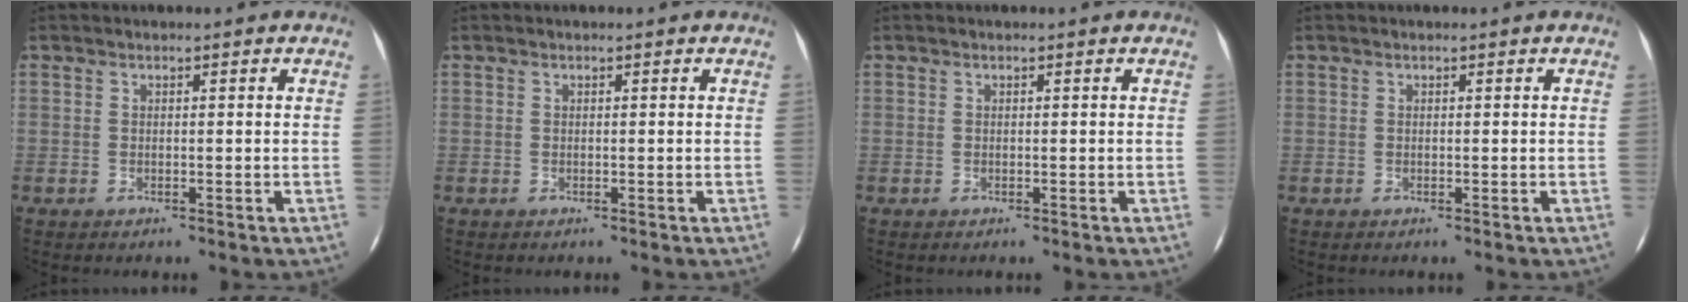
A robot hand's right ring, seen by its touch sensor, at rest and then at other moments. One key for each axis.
{"total": 0.0}
{"total": 0.0}
{"total": 0.0}